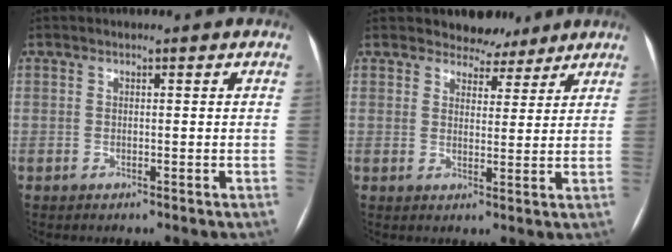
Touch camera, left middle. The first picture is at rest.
{"total": 5.0, "force": [4.3, 2.5, 0.3], "torque": [0.000, -0.001, 0.057]}